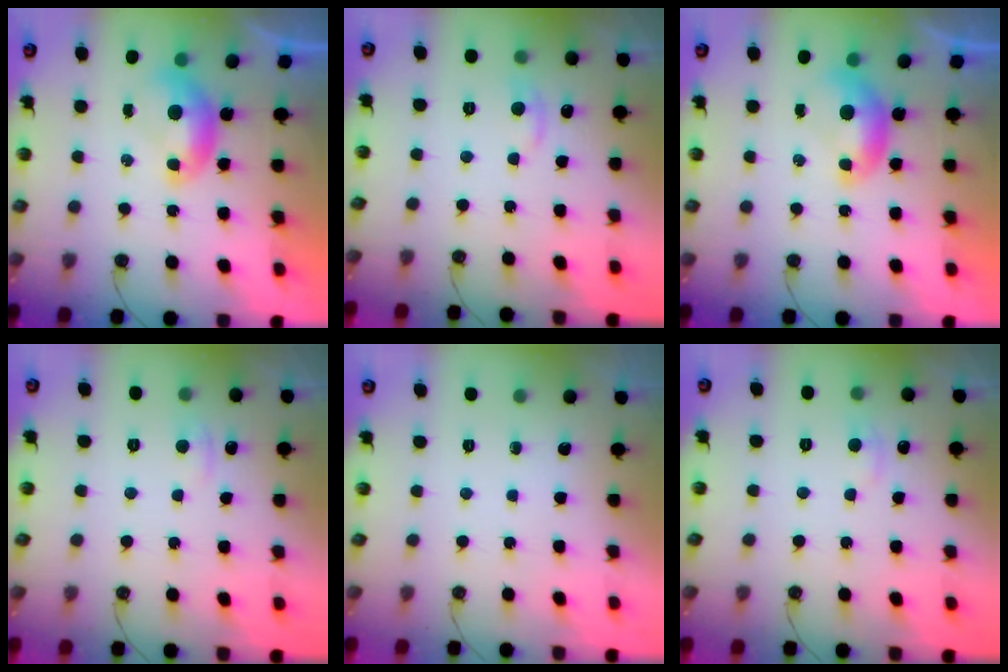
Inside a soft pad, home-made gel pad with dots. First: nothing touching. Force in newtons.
{"total": 0.7, "press": 0.4, "slide": 0.6}
{"total": 0.0}
{"total": 0.9, "press": 0.7, "slide": 0.7}
{"total": 0.0}
{"total": 1.8, "press": 1.7, "slide": 0.7}